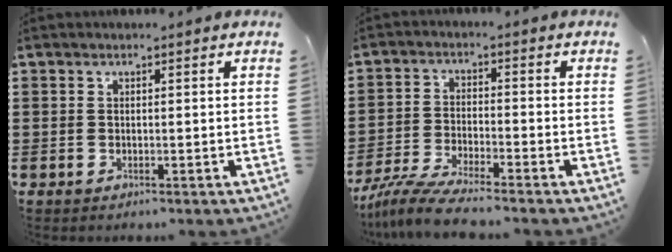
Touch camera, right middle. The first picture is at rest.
{"total": 6.5, "force": [-5.9, 0.1, 2.7], "torque": [-0.066, -0.014, -0.116]}